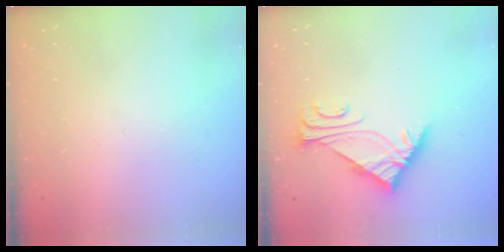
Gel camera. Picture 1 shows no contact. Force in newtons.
{"total": 5.7, "press": 5.7, "slide": 0.6}